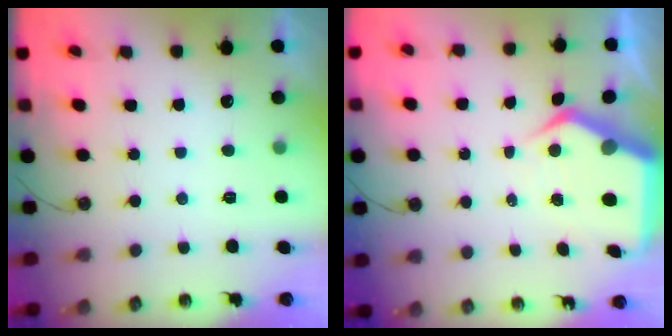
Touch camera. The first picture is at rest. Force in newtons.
{"total": 8.0, "press": 7.9, "slide": 1.0}